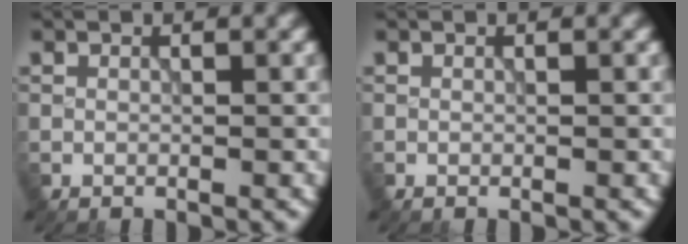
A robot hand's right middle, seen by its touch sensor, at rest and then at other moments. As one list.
[{"total": 0.0}]